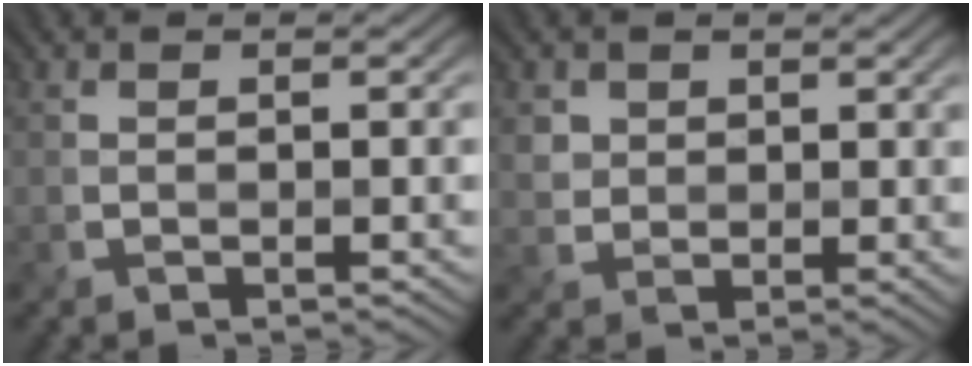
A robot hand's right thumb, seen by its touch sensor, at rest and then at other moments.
{"total": 2.8, "force": [1.5, 2.3, 0.6], "torque": [-0.024, -0.007, 0.031]}